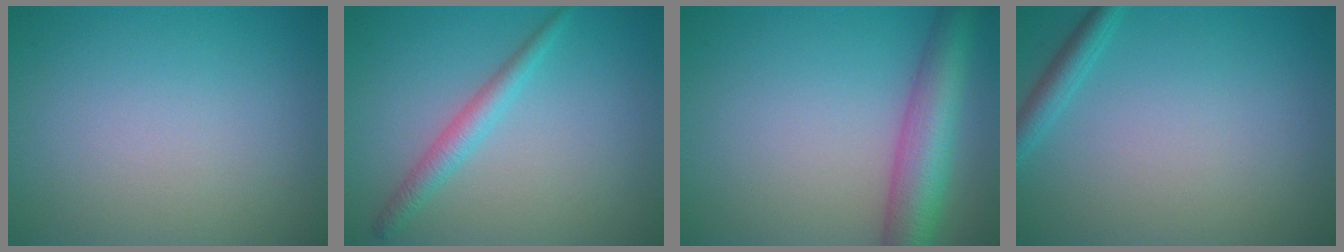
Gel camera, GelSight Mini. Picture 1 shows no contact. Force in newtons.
{"total": 2.2, "press": 2.2, "slide": 0.1}
{"total": 6.7, "press": 6.7, "slide": 0.3}
{"total": 1.8, "press": 1.8, "slide": 0.1}